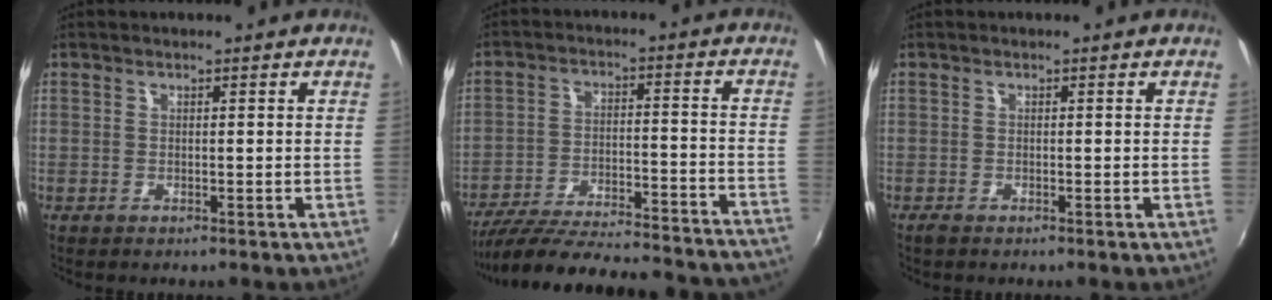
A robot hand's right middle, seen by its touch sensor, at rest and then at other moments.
{"total": 31.1, "force": [-28.0, 4.4, 12.6], "torque": [-0.215, -0.041, -0.377]}
{"total": 0.8, "force": [-0.7, 0.3, 0.3], "torque": [-0.007, -0.004, -0.015]}